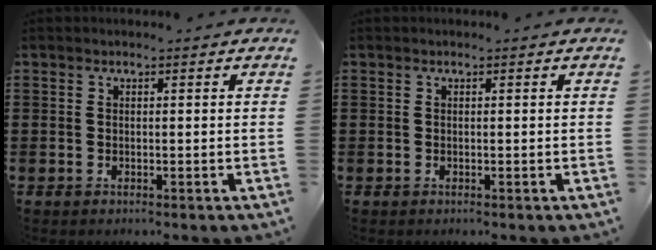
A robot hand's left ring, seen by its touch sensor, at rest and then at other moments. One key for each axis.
{"total": 0.0}